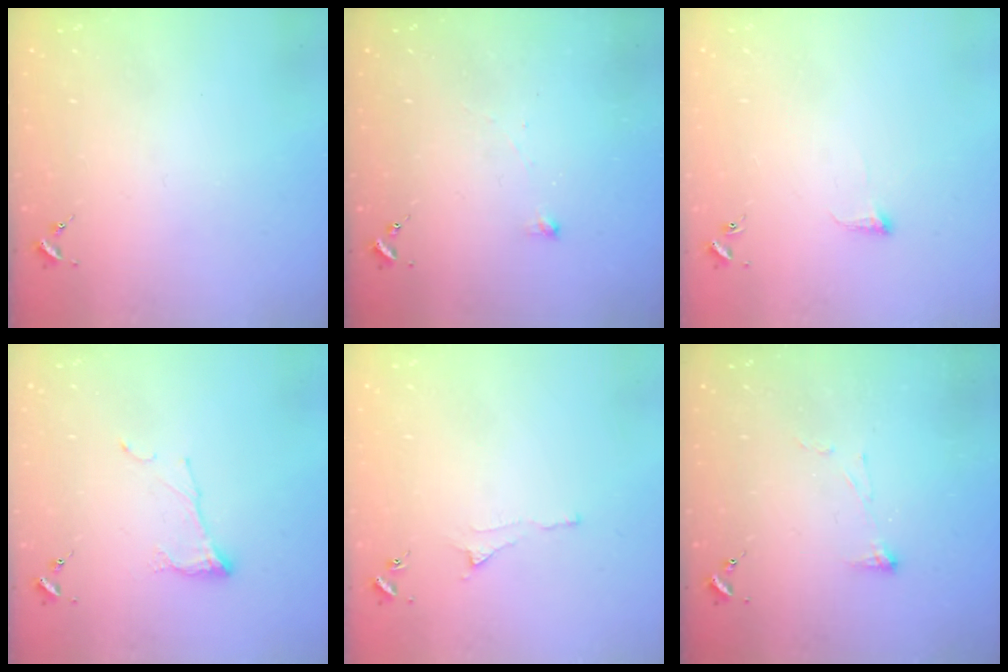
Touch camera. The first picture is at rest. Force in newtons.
{"total": 2.6, "press": 2.6, "slide": 0.1}
{"total": 4.8, "press": 4.8, "slide": 0.7}
{"total": 6.8, "press": 6.8, "slide": 0.1}
{"total": 3.7, "press": 3.6, "slide": 0.7}
{"total": 3.7, "press": 3.6, "slide": 0.6}